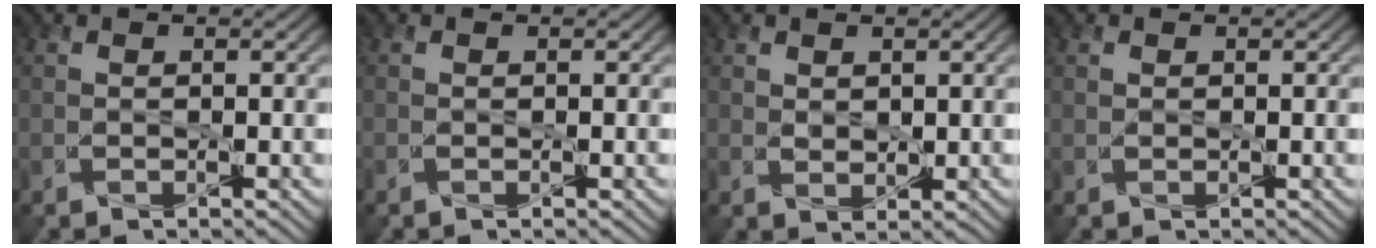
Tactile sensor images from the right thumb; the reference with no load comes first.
{"total": 0.0}
{"total": 1.5, "force": [1.0, 0.9, 0.4], "torque": [-0.014, -0.002, 0.022]}
{"total": 0.5, "force": [0.2, 0.4, 0.2], "torque": [-0.006, 0.000, 0.004]}